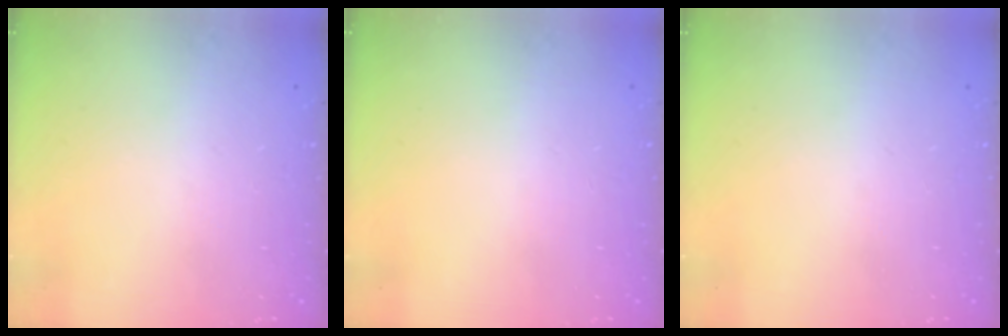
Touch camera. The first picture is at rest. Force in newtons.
{"total": 0.0}
{"total": 0.0}